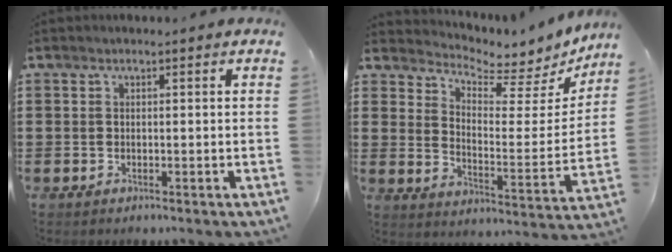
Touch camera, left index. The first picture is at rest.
{"total": 4.2, "force": [4.0, 0.8, 0.9], "torque": [-0.033, -0.051, 0.060]}